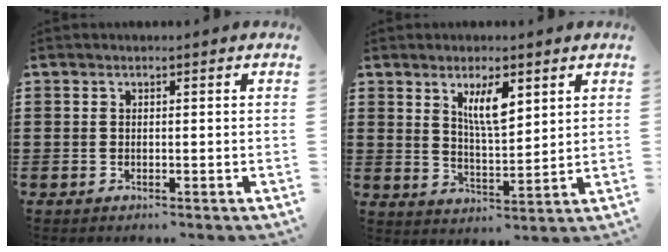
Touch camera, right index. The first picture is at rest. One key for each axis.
{"total": 6.1, "fx": 3.0, "fy": 2.0, "fz": 4.9, "tx": -0.096, "ty": 0.003, "tz": 0.049}